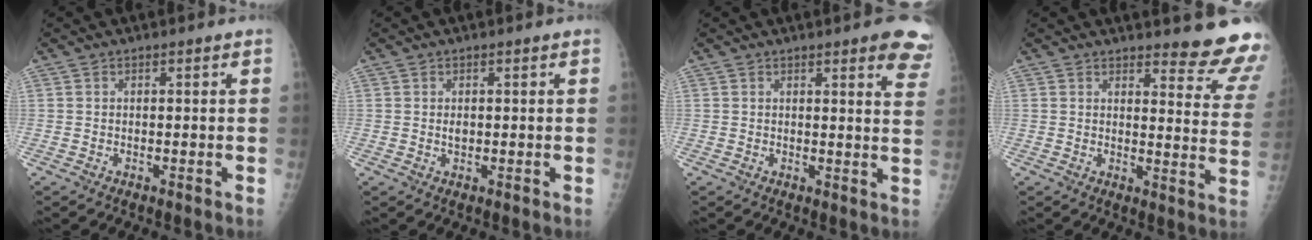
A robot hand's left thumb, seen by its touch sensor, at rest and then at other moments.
{"total": 1.2, "force": [0.2, 0.8, 0.9], "torque": [-0.012, -0.001, 0.005]}
{"total": 9.0, "force": [5.8, 2.3, 6.4], "torque": [-0.049, -0.023, 0.050]}
{"total": 13.6, "force": [12.8, 2.4, 4.1], "torque": [-0.010, -0.126, 0.126]}